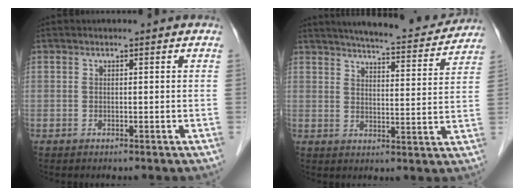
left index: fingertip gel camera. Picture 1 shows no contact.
{"total": 15.0, "force": [13.9, 1.6, 5.4], "torque": [-0.076, -0.009, 0.178]}